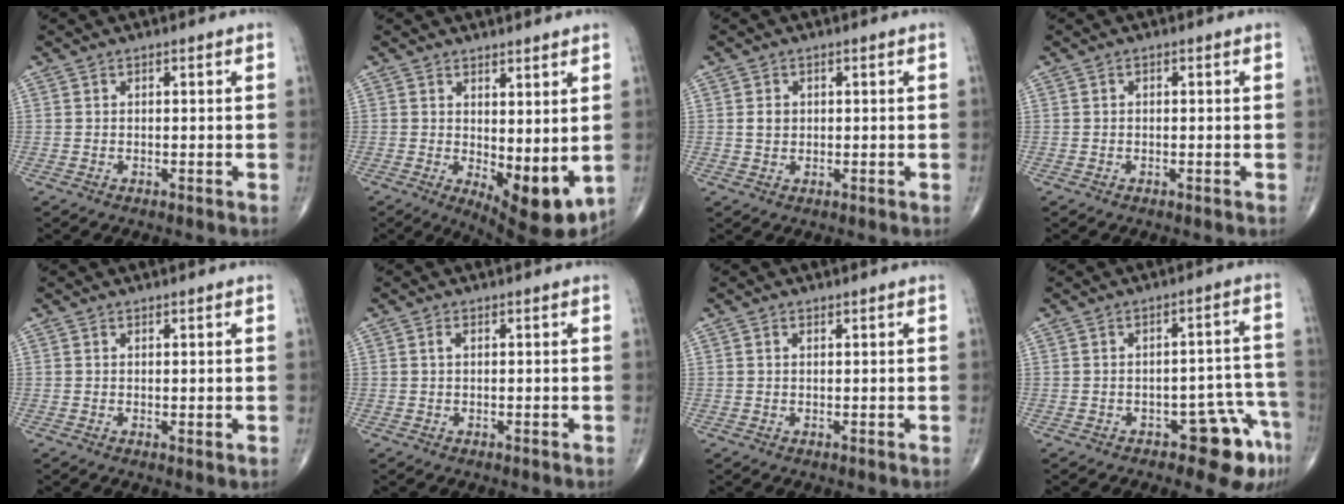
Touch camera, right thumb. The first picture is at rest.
{"total": 9.9, "force": [-0.3, 4.1, 9.1], "torque": [-0.115, -0.026, 0.012]}
{"total": 2.1, "force": [0.3, 1.8, 1.2], "torque": [-0.014, 0.002, 0.008]}
{"total": 0.0}
{"total": 0.8, "force": [0.3, 0.2, 0.8], "torque": [-0.018, -0.006, 0.004]}
{"total": 0.9, "force": [0.2, 0.4, 0.7], "torque": [-0.013, 0.001, 0.001]}
{"total": 0.7, "force": [0.3, 0.4, 0.4], "torque": [-0.009, -0.001, 0.005]}
{"total": 8.7, "force": [-5.2, 3.9, 5.8], "torque": [-0.037, 0.044, -0.061]}